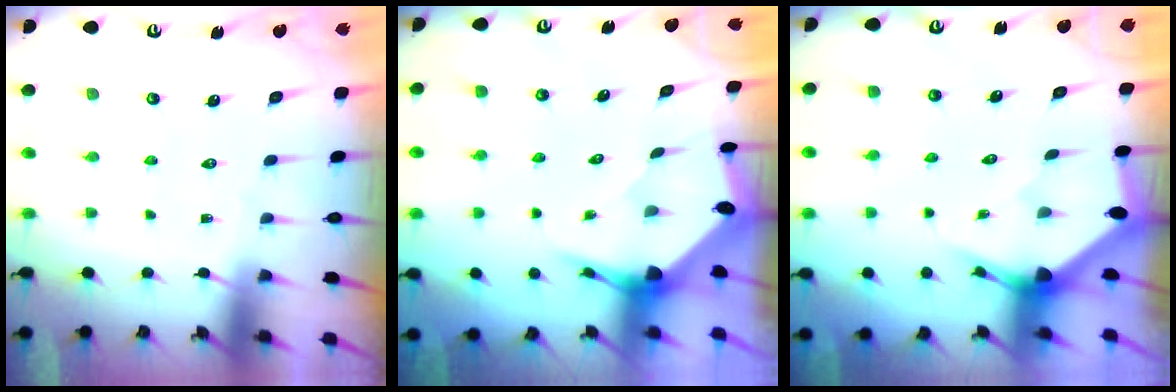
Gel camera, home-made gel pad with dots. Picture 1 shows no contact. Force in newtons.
{"total": 3.4, "press": 3.4, "slide": 0.6}
{"total": 2.9, "press": 2.9, "slide": 0.2}